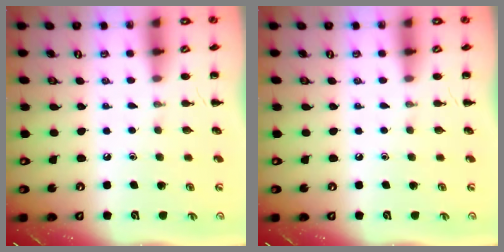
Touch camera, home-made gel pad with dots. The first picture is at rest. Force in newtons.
{"total": 0.0}